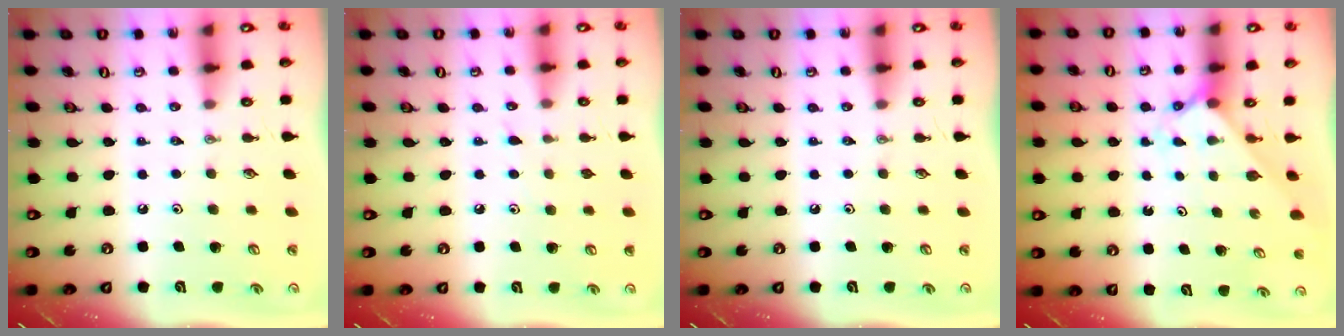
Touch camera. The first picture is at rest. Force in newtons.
{"total": 3.6, "press": 3.6, "slide": 0.4}
{"total": 0.0}
{"total": 2.2, "press": 2.2, "slide": 0.2}